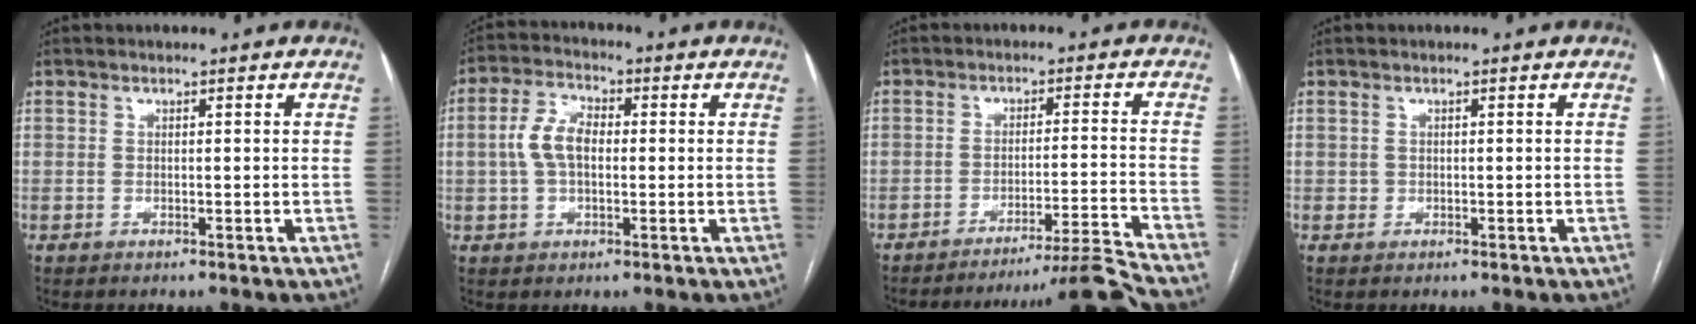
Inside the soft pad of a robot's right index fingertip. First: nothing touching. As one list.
[{"total": 6.9, "force": [0.1, 4.0, 5.6], "torque": [-0.124, 0.021, 0.000]}, {"total": 11.4, "force": [-10.3, -4.7, 1.6], "torque": [0.002, -0.001, -0.156]}, {"total": 0.8, "force": [0.0, 0.8, 0.1], "torque": [0.004, 0.003, 0.002]}]